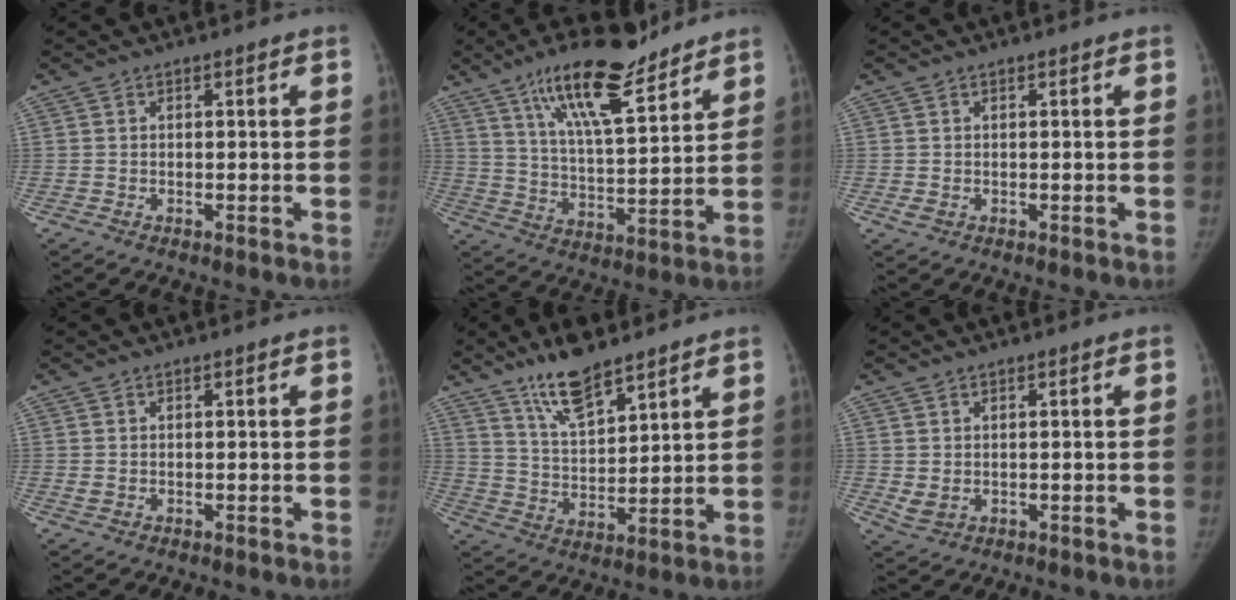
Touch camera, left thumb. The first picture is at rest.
{"total": 16.9, "force": [11.8, 4.8, 11.1], "torque": [-0.166, -0.060, 0.207]}
{"total": 1.1, "force": [-0.1, 0.9, 0.6], "torque": [-0.012, -0.002, 0.003]}
{"total": 0.8, "force": [0.4, 0.6, 0.5], "torque": [-0.007, -0.001, 0.010]}
{"total": 11.3, "force": [8.5, 3.3, 6.6], "torque": [-0.105, -0.053, 0.164]}
{"total": 2.5, "force": [0.5, 1.8, 1.7], "torque": [-0.031, -0.010, 0.019]}